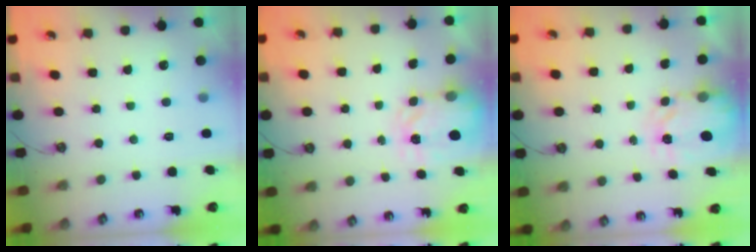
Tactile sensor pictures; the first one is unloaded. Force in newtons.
{"total": 3.8, "press": 3.7, "slide": 0.5}
{"total": 3.9, "press": 3.9, "slide": 0.3}